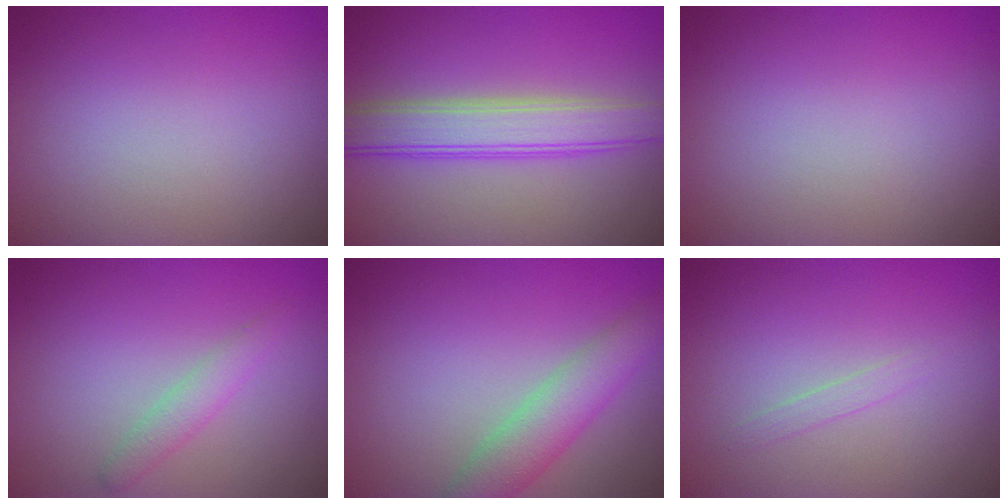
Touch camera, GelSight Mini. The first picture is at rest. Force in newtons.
{"total": 4.9, "press": 4.9, "slide": 0.3}
{"total": 0.0}
{"total": 1.7, "press": 1.7, "slide": 0.1}
{"total": 4.1, "press": 4.1, "slide": 0.2}
{"total": 0.8, "press": 0.8, "slide": 0.1}